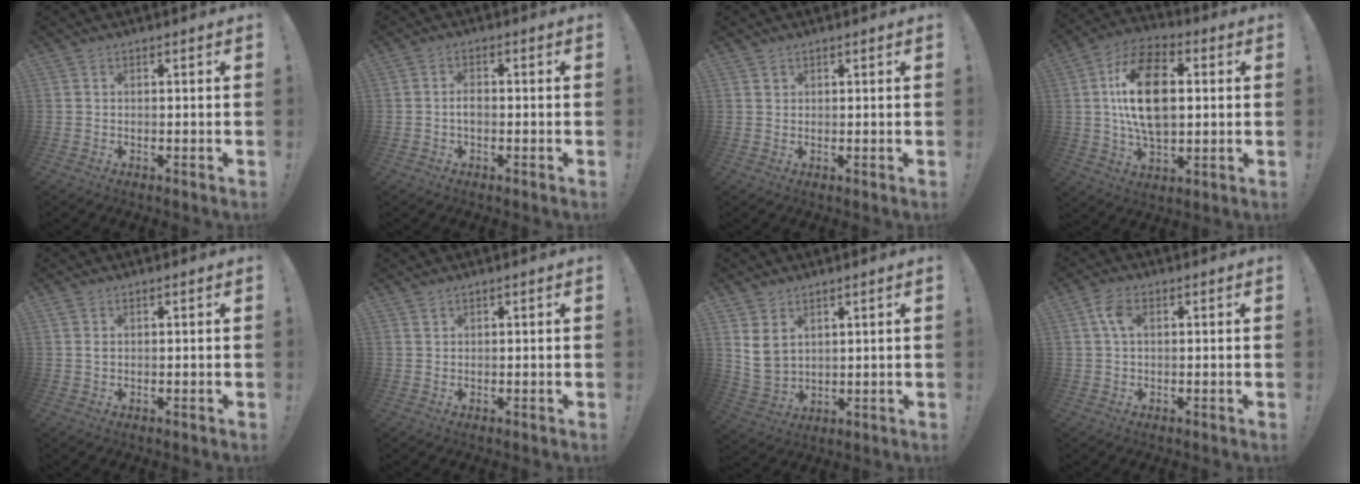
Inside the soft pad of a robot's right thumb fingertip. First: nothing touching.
{"total": 2.5, "force": [-0.7, 1.4, 2.0], "torque": [-0.028, 0.003, -0.015]}
{"total": 1.6, "force": [0.9, 1.3, 0.0], "torque": [0.008, -0.004, 0.014]}
{"total": 19.0, "force": [2.2, 11.3, 15.1], "torque": [-0.268, 0.005, 0.033]}
{"total": 1.1, "force": [0.5, 0.7, 0.6], "torque": [-0.012, 0.001, 0.010]}
{"total": 1.1, "force": [0.8, 0.7, 0.1], "torque": [-0.001, 0.000, 0.015]}
{"total": 6.8, "force": [3.7, 4.8, 3.2], "torque": [-0.056, -0.022, 0.074]}
{"total": 4.8, "force": [1.2, 2.5, 3.9], "torque": [-0.074, 0.007, 0.021]}